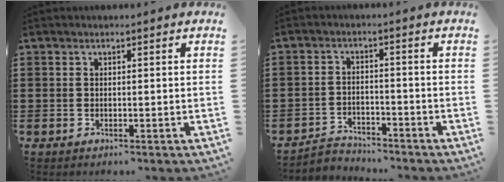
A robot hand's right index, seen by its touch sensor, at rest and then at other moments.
{"total": 3.2, "force": [-3.1, 0.7, -0.1], "torque": [-0.008, 0.003, -0.067]}